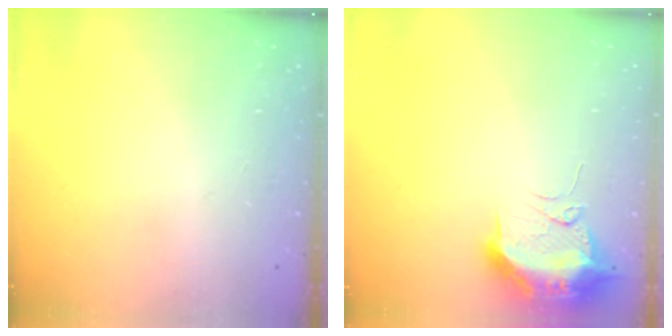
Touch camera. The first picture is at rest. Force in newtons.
{"total": 11.6, "press": 11.5, "slide": 1.3}